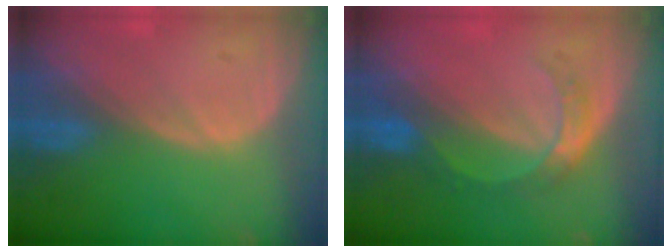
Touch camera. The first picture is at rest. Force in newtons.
{"total": 5.2, "press": 4.6, "slide": 2.2}